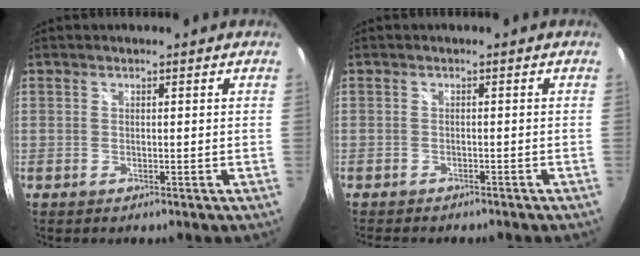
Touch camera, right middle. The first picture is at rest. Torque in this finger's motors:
{"motor_torque": [1.07, -1.07, 0.21, 0.08]}